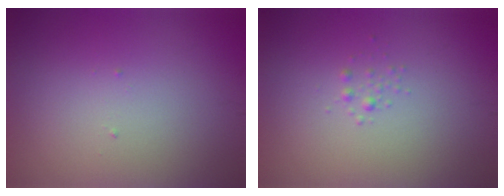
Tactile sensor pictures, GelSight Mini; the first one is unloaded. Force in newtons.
{"total": 0.6, "press": 0.6, "slide": 0.0}